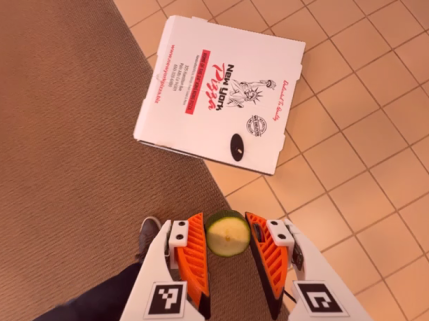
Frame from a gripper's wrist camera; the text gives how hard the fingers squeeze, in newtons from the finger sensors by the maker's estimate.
{"total": 7.4, "left": 7.1, "right": 7.7}